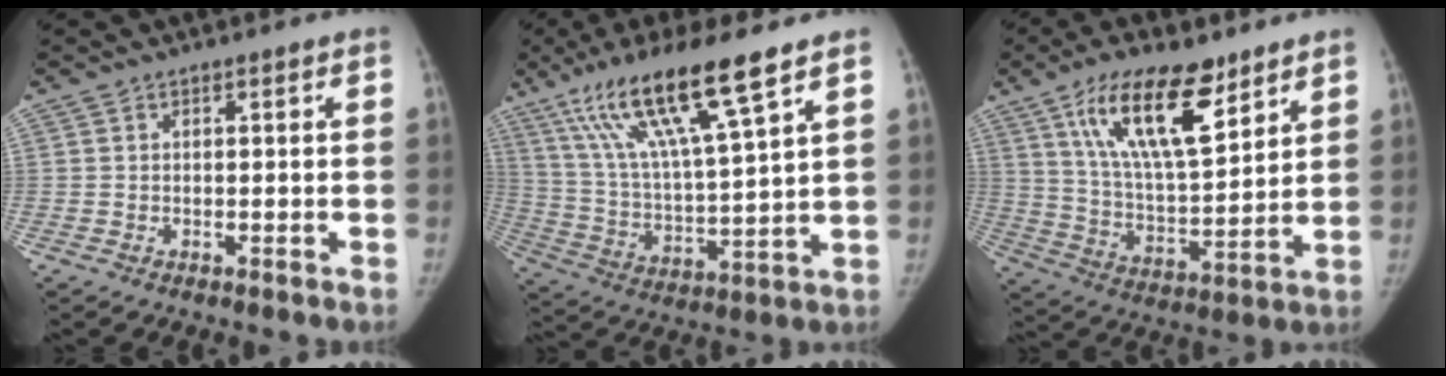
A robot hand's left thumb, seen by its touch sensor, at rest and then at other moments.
{"total": 18.8, "force": [11.5, 2.4, 14.7], "torque": [-0.272, -0.040, 0.217]}
{"total": 18.2, "force": [10.4, 6.9, 13.2], "torque": [-0.195, -0.050, 0.193]}